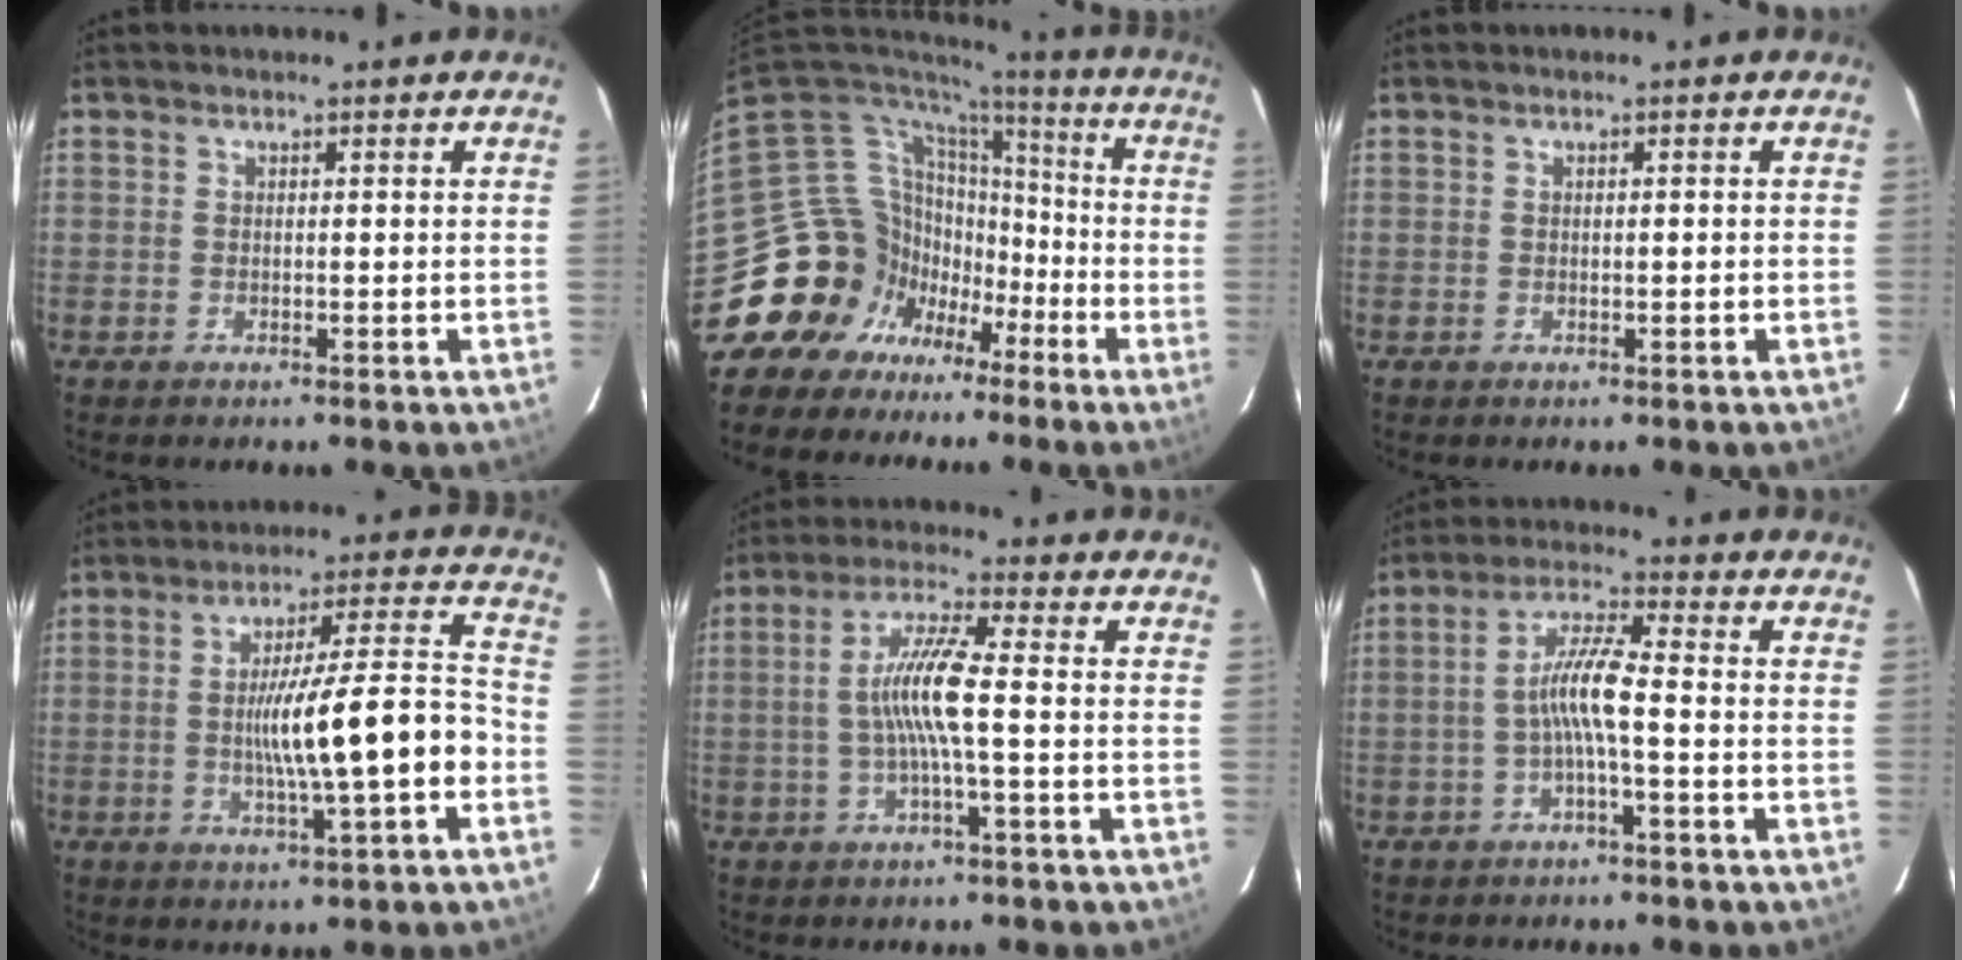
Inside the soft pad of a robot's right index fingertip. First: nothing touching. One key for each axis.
{"total": 15.9, "fx": -7.8, "fy": 13.5, "fz": 2.8, "tx": -0.082, "ty": 0.040, "tz": -0.132}
{"total": 0.7, "fx": -0.2, "fy": 0.1, "fz": 0.6, "tx": -0.009, "ty": 0.004, "tz": -0.002}
{"total": 13.6, "fx": -3.1, "fy": 0.8, "fz": 13.3, "tx": -0.208, "ty": 0.000, "tz": -0.042}
{"total": 8.3, "fx": -1.0, "fy": -0.1, "fz": 8.3, "tx": -0.167, "ty": 0.006, "tz": -0.019}
{"total": 6.4, "fx": -1.7, "fy": 0.1, "fz": 6.2, "tx": -0.133, "ty": 0.013, "tz": -0.032}